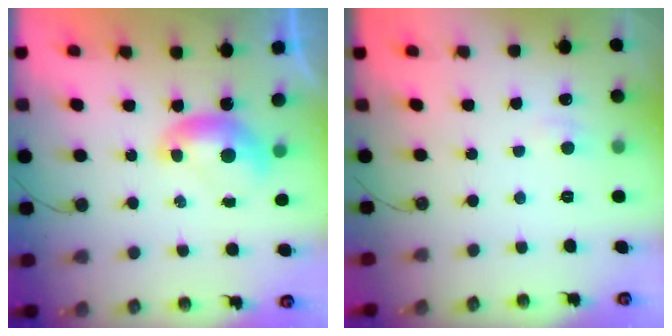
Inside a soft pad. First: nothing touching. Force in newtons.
{"total": 1.0, "press": 0.8, "slide": 0.7}